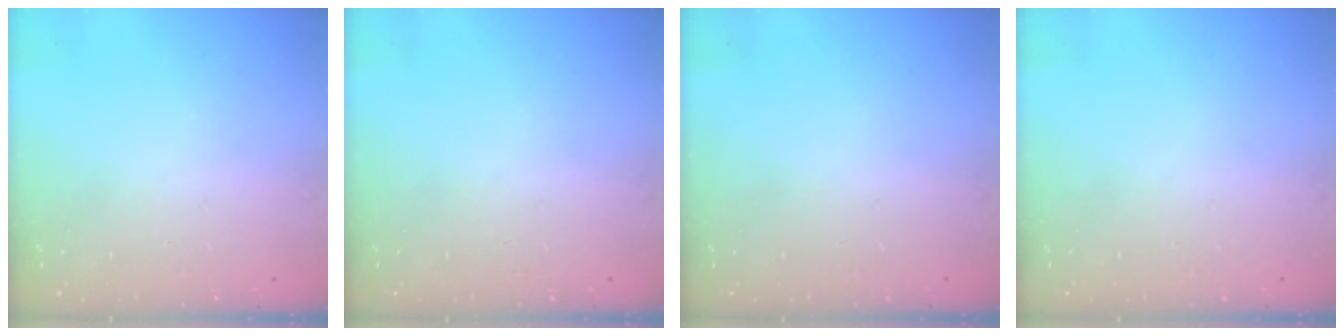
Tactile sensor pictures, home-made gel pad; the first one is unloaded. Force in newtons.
{"total": 0.0}
{"total": 0.0}
{"total": 0.0}